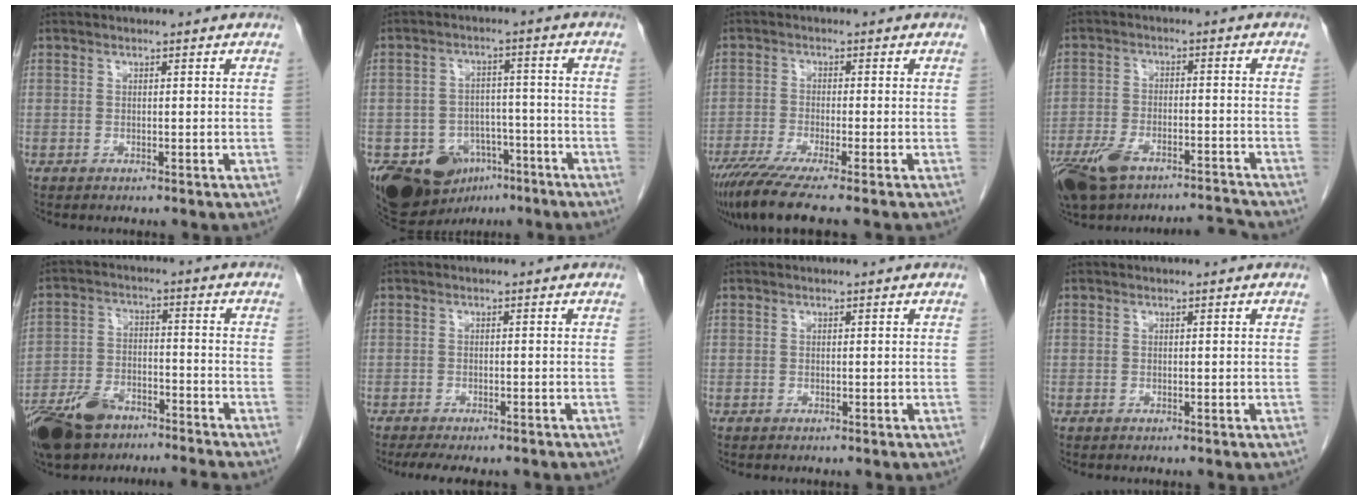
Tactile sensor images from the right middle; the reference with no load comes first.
{"total": 12.2, "force": [-6.9, 8.6, 5.2], "torque": [-0.089, 0.018, -0.102]}
{"total": 8.9, "force": [-6.8, -0.4, 5.7], "torque": [-0.093, -0.027, -0.114]}
{"total": 9.9, "force": [-8.2, 2.5, 4.9], "torque": [-0.095, 0.012, -0.144]}
{"total": 10.2, "force": [-8.3, 3.3, 5.0], "torque": [-0.101, -0.005, -0.153]}
{"total": 7.6, "force": [-6.3, 2.1, 3.6], "torque": [-0.048, -0.006, -0.089]}
{"total": 0.0}
{"total": 0.0}